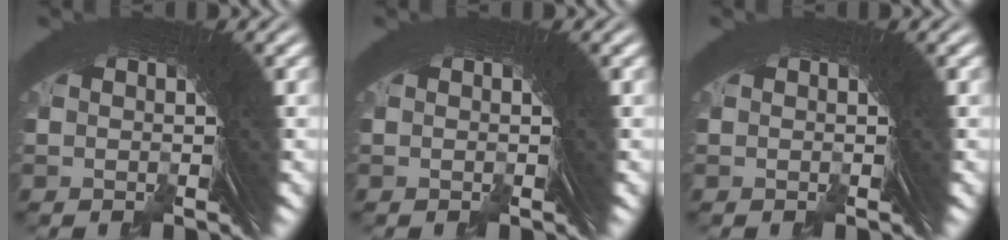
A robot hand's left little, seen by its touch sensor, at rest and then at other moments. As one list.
[{"total": 0.0}, {"total": 0.0}]